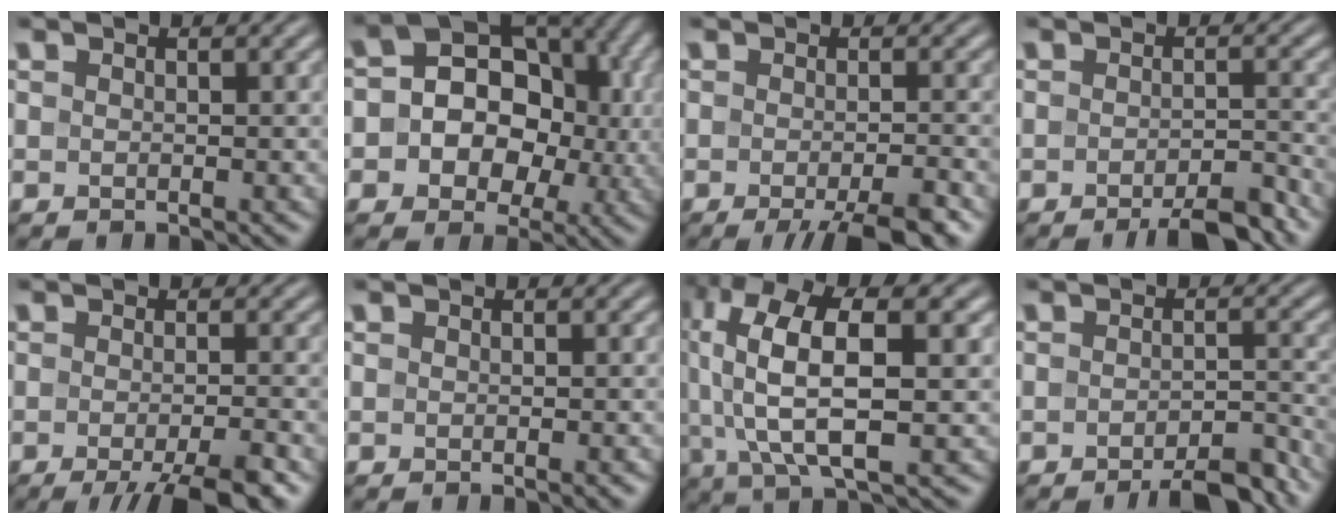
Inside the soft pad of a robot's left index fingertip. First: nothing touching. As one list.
[{"total": 12.4, "force": [0.4, 10.1, 7.3], "torque": [-0.099, 0.018, -0.019]}, {"total": 5.7, "force": [-3.4, 1.0, 4.5], "torque": [-0.055, -0.003, -0.052]}, {"total": 4.5, "force": [-3.3, 1.0, 2.9], "torque": [-0.039, 0.002, -0.049]}, {"total": 6.3, "force": [-3.6, 1.3, 5.1], "torque": [-0.062, -0.006, -0.053]}, {"total": 0.8, "force": [-0.4, 0.1, 0.6], "torque": [-0.008, 0.000, -0.005]}, {"total": 10.5, "force": [2.3, 4.1, 9.4], "torque": [-0.197, 0.013, 0.040]}, {"total": 4.6, "force": [-3.6, 1.1, 2.6], "torque": [-0.033, 0.005, -0.049]}]